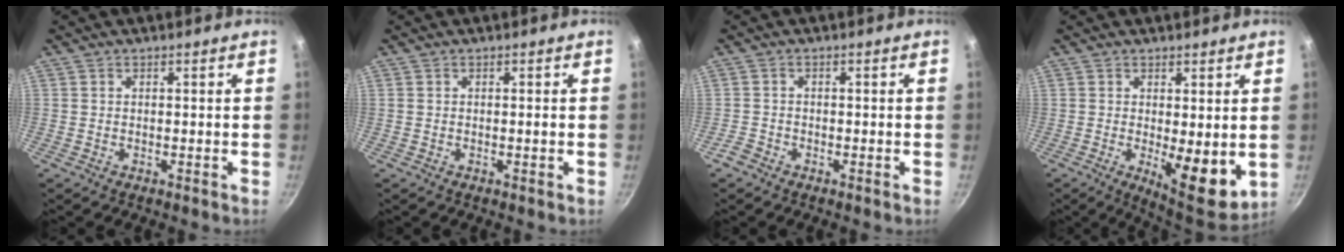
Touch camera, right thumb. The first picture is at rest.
{"total": 0.5, "force": [-0.1, 0.1, 0.5], "torque": [-0.009, 0.000, -0.004]}
{"total": 2.0, "force": [-1.5, 1.2, 0.5], "torque": [-0.013, 0.012, -0.031]}
{"total": 10.0, "force": [-0.6, 3.7, 9.2], "torque": [-0.108, -0.021, 0.004]}